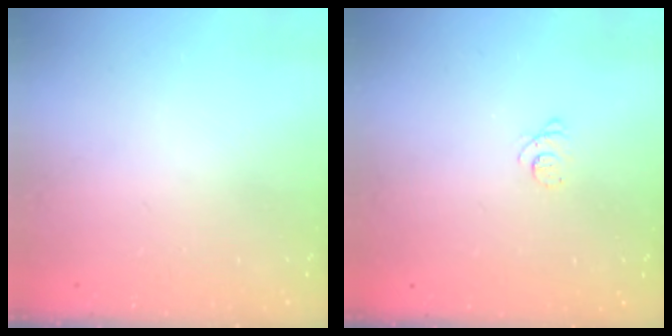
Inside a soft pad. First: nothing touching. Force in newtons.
{"total": 2.4, "press": 2.3, "slide": 0.3}